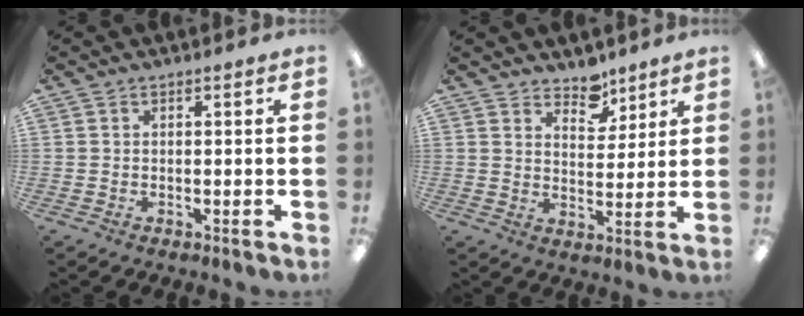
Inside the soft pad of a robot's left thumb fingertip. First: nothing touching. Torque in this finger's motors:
{"motor_torque": [-0.05, 0.07, -0.20, -0.22, -0.02]}